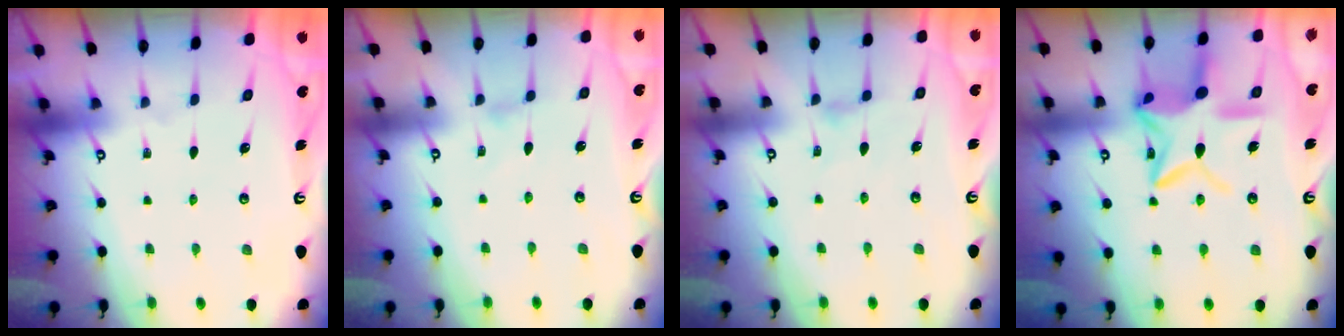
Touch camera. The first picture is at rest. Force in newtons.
{"total": 0.0}
{"total": 1.4, "press": 1.3, "slide": 0.3}
{"total": 17.1, "press": 17.1, "slide": 1.2}